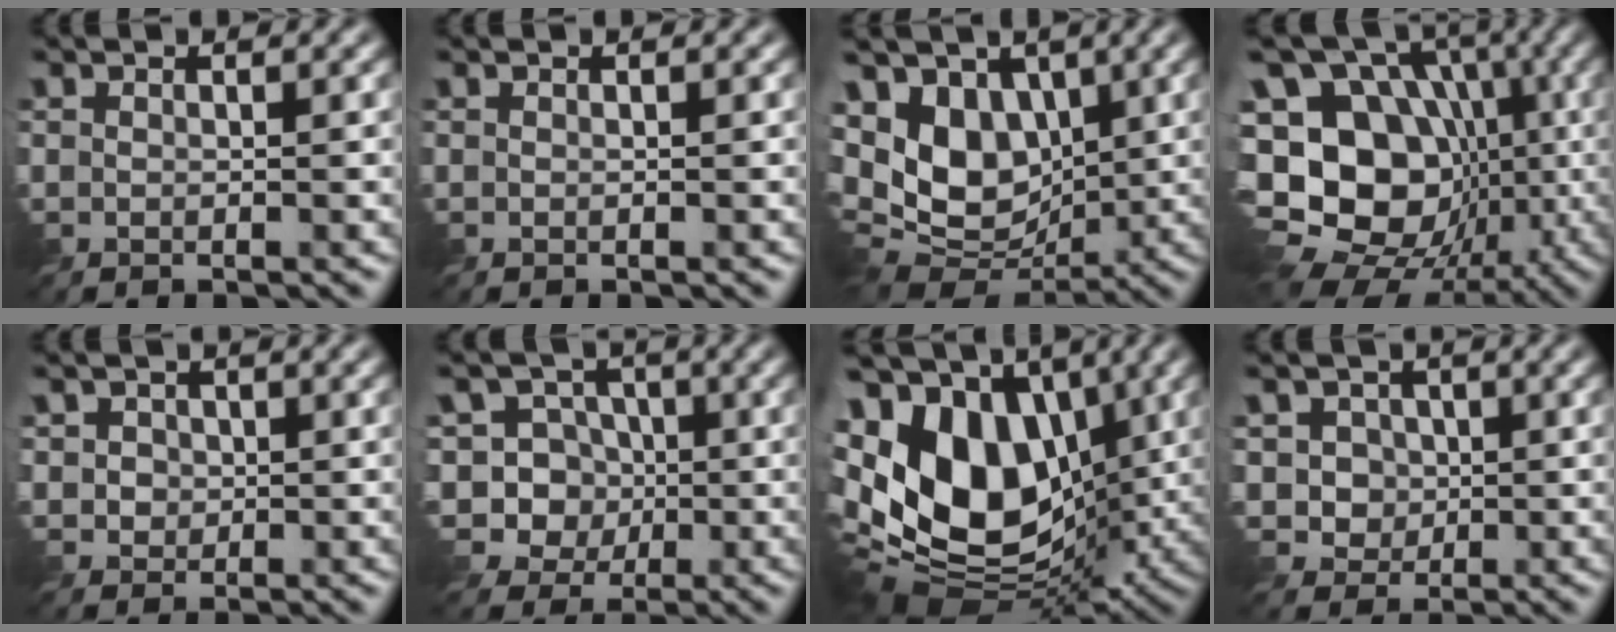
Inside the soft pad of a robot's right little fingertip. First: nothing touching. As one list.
[{"total": 0.0}, {"total": 9.6, "force": [1.8, 6.9, 6.4], "torque": [-0.137, 0.004, 0.024]}, {"total": 20.4, "force": [-5.5, 15.7, 11.7], "torque": [-0.224, 0.001, -0.102]}, {"total": 2.6, "force": [0.6, 2.4, 0.9], "torque": [-0.039, -0.001, 0.022]}, {"total": 8.9, "force": [0.2, 8.3, 3.4], "torque": [-0.092, 0.039, -0.027]}, {"total": 17.3, "force": [0.8, 11.4, 13.0], "torque": [-0.283, 0.002, 0.014]}, {"total": 3.1, "force": [0.1, 3.0, 1.0], "torque": [-0.032, -0.005, 0.009]}]